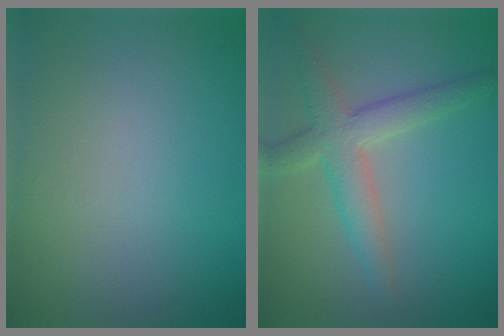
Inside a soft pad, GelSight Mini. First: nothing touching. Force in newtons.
{"total": 4.0, "press": 4.0, "slide": 0.2}